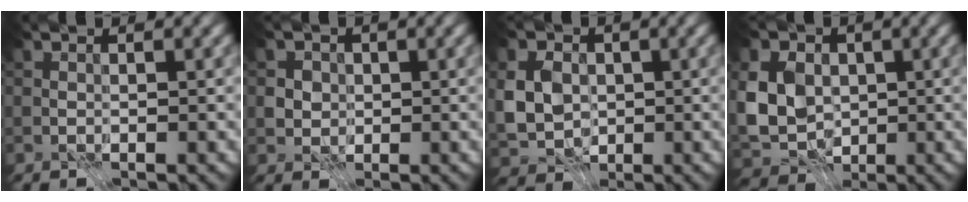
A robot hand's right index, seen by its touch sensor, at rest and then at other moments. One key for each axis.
{"total": 3.0, "fx": 0.4, "fy": 2.7, "fz": 1.2, "tx": -0.020, "ty": 0.009, "tz": 0.001}
{"total": 6.3, "fx": 0.2, "fy": 5.2, "fz": 3.6, "tx": -0.069, "ty": 0.015, "tz": -0.017}
{"total": 8.3, "fx": 0.5, "fy": 6.6, "fz": 5.0, "tx": -0.107, "ty": 0.002, "tz": -0.002}